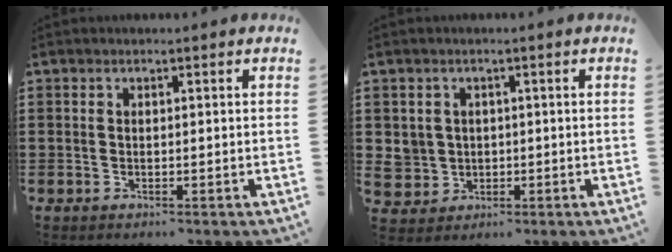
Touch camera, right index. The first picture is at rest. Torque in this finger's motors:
{"motor_torque": [0.26, 0.48, 0.12, 0.03]}